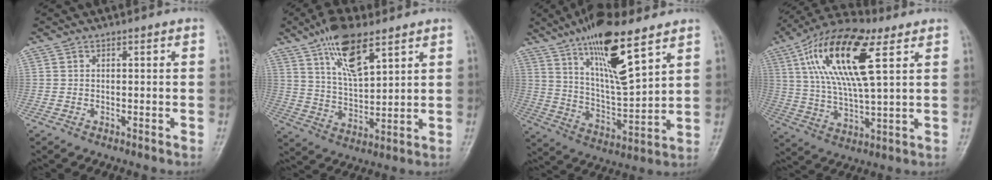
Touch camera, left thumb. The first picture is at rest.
{"total": 12.1, "force": [7.2, 4.5, 8.7], "torque": [-0.141, -0.032, 0.137]}
{"total": 16.7, "force": [10.2, 4.3, 12.5], "torque": [-0.206, -0.055, 0.193]}
{"total": 18.9, "force": [7.2, 6.2, 16.4], "torque": [-0.310, -0.004, 0.127]}